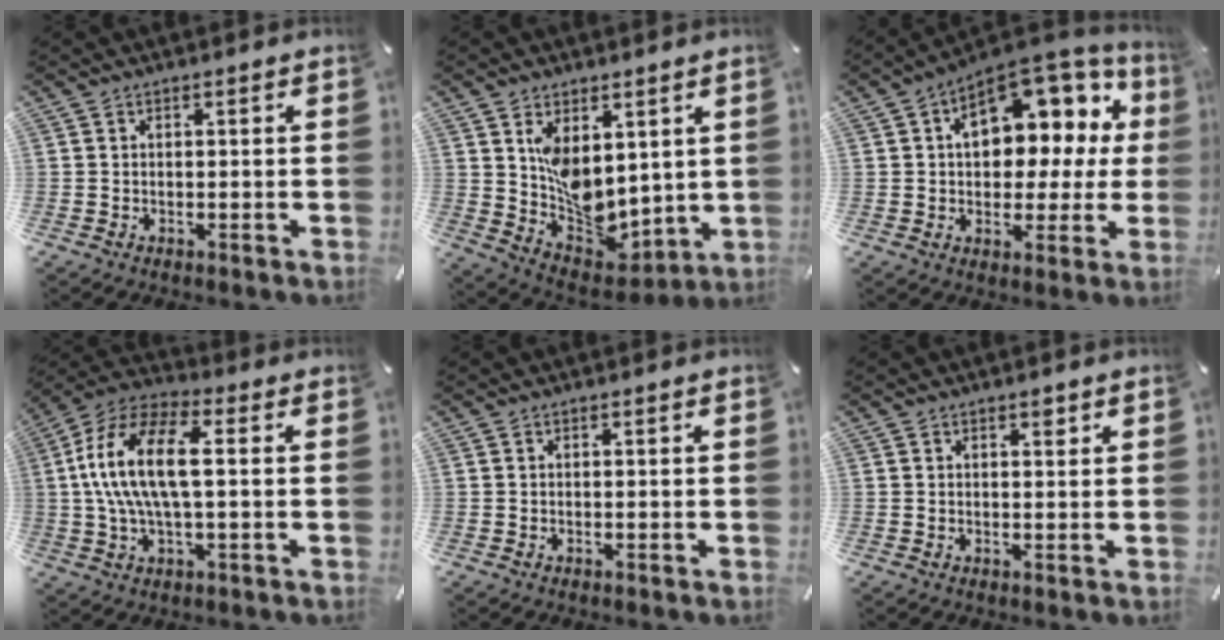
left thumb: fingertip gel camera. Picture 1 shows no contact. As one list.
[{"total": 9.4, "force": [2.1, 7.4, 5.5], "torque": [-0.078, -0.031, 0.052]}, {"total": 13.6, "force": [5.5, 8.6, 9.0], "torque": [-0.120, -0.044, 0.097]}, {"total": 15.0, "force": [1.1, 6.9, 13.3], "torque": [-0.283, -0.001, 0.014]}, {"total": 0.0}, {"total": 1.5, "force": [0.9, 0.8, 0.9], "torque": [-0.003, -0.005, 0.012]}]